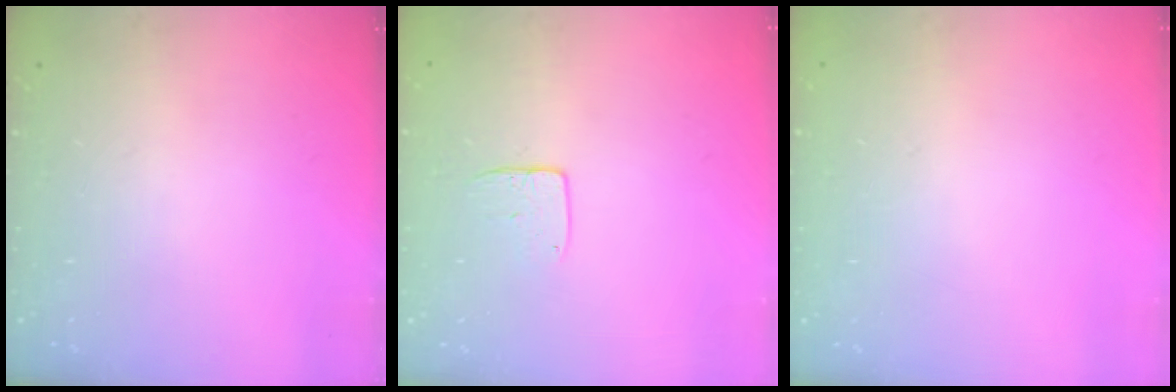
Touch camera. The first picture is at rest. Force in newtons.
{"total": 5.8, "press": 5.7, "slide": 0.6}
{"total": 0.0}